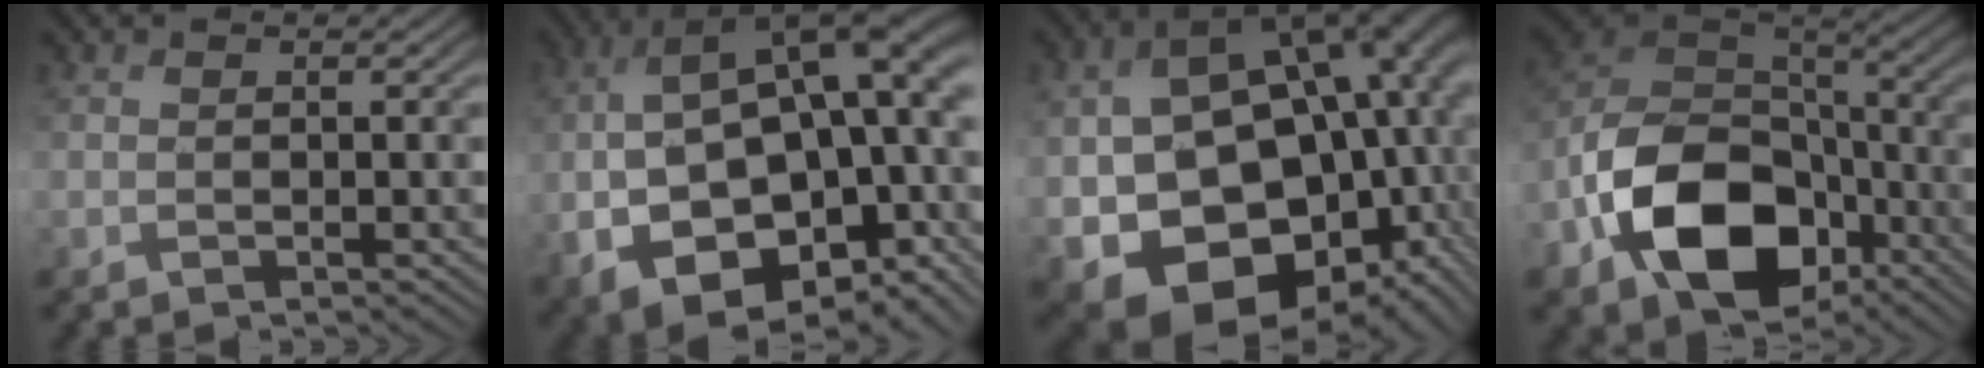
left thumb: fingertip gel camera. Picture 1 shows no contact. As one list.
[{"total": 20.7, "force": [-1.4, 11.9, 16.9], "torque": [-0.294, -0.035, 0.022]}, {"total": 22.3, "force": [-2.5, 15.9, 15.3], "torque": [-0.290, -0.057, 0.015]}, {"total": 15.4, "force": [-6.4, 10.3, 9.5], "torque": [-0.193, -0.033, -0.127]}]